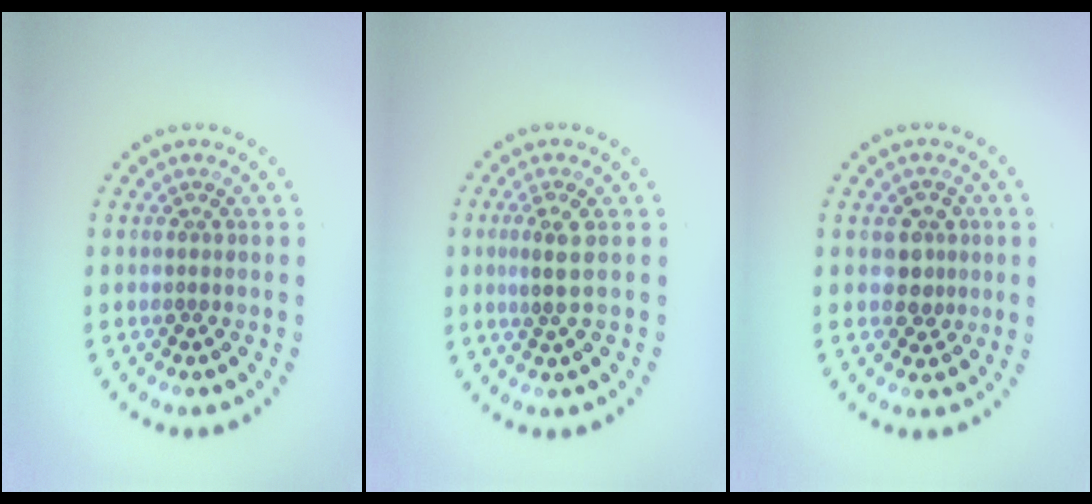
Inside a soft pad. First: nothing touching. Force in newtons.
{"total": 2.0, "press": 1.8, "slide": 0.9}
{"total": 2.4, "press": 2.3, "slide": 0.9}